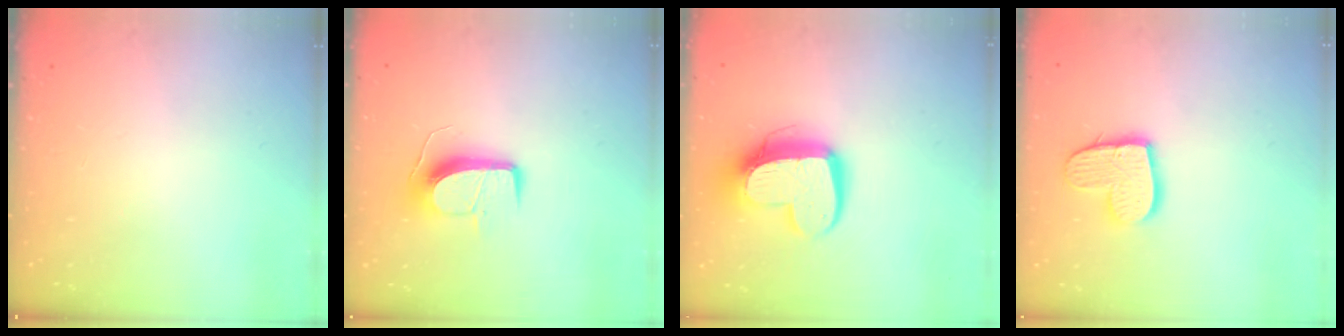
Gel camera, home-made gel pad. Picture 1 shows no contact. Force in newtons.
{"total": 10.7, "press": 10.7, "slide": 0.4}
{"total": 14.1, "press": 14.0, "slide": 1.2}
{"total": 12.6, "press": 12.5, "slide": 1.0}